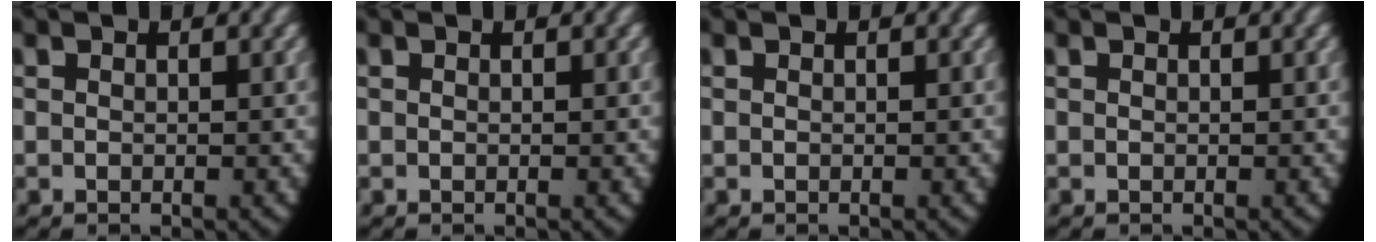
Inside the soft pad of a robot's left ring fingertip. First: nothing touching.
{"total": 0.0}
{"total": 0.0}
{"total": 0.0}